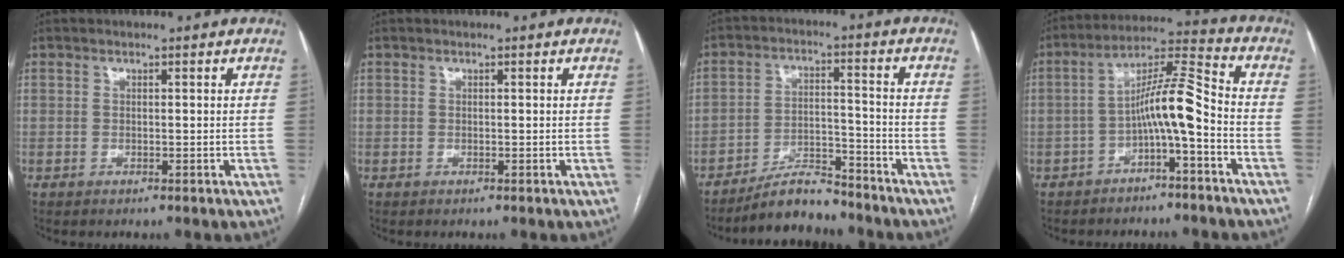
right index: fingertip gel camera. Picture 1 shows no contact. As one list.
[{"total": 0.0}, {"total": 7.4, "force": [-6.8, 1.7, 2.1], "torque": [-0.035, 0.007, -0.118]}, {"total": 8.8, "force": [-2.9, 0.6, 8.3], "torque": [-0.144, 0.033, -0.052]}]